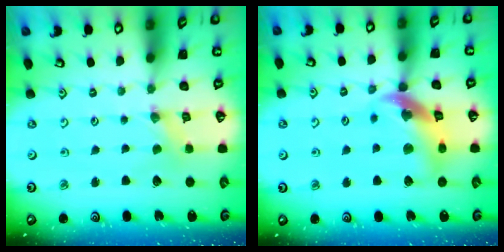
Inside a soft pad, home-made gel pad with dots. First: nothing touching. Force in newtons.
{"total": 14.9, "press": 14.8, "slide": 1.8}